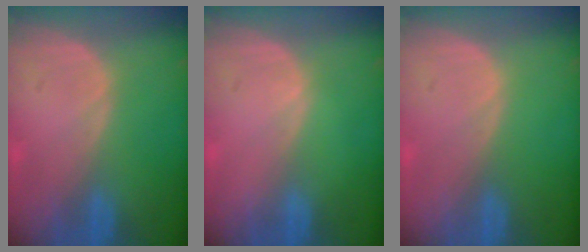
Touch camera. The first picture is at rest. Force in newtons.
{"total": 0.0}
{"total": 0.0}